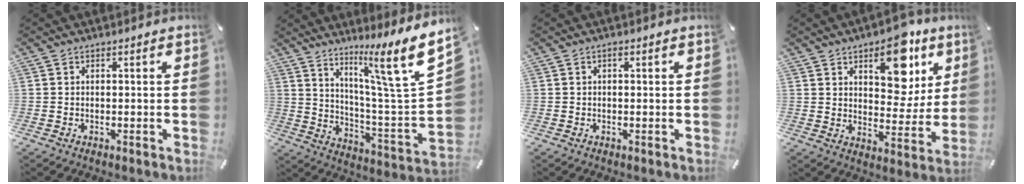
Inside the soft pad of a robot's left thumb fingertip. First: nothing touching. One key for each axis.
{"total": 15.2, "fx": 10.0, "fy": 0.9, "fz": 11.5, "tx": -0.179, "ty": -0.092, "tz": 0.142}
{"total": 0.7, "fx": 0.1, "fy": 0.3, "fz": 0.6, "tx": -0.012, "ty": 0.003, "tz": 0.001}
{"total": 15.3, "fx": 8.4, "fy": 8.6, "fz": 9.4, "tx": -0.108, "ty": -0.046, "tz": 0.143}